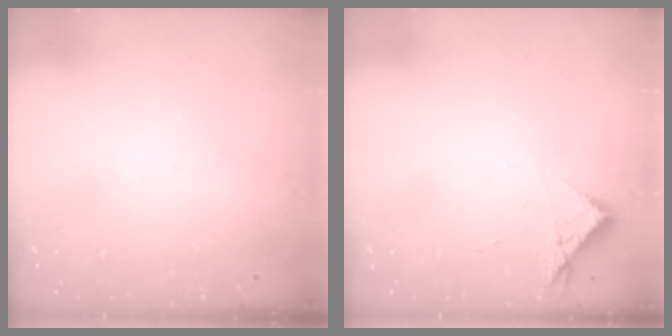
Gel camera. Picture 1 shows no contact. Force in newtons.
{"total": 3.4, "press": 3.4, "slide": 0.5}